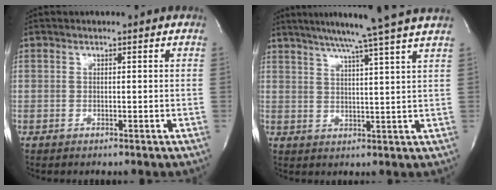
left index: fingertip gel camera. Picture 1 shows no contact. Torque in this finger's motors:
{"motor_torque": [-0.10, -0.07, 0.26, 0.09]}